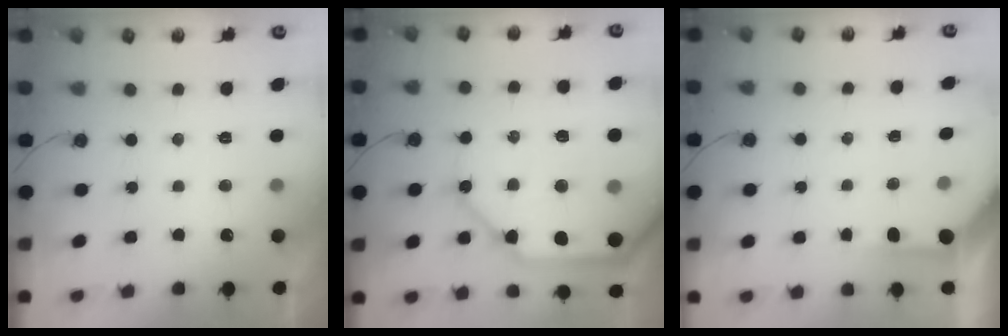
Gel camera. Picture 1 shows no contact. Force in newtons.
{"total": 21.1, "press": 21.0, "slide": 2.5}
{"total": 3.5, "press": 3.5, "slide": 0.4}